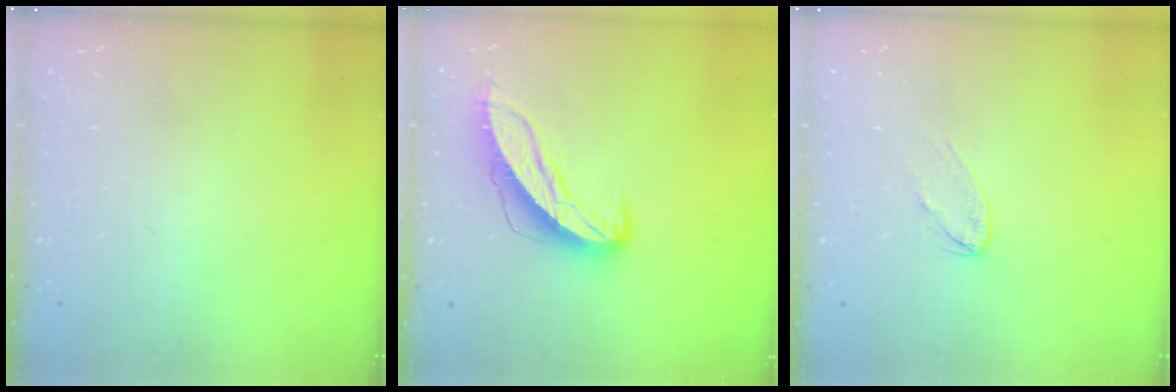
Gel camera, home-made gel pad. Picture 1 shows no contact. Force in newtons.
{"total": 10.0, "press": 10.0, "slide": 1.1}
{"total": 4.5, "press": 4.5, "slide": 0.4}